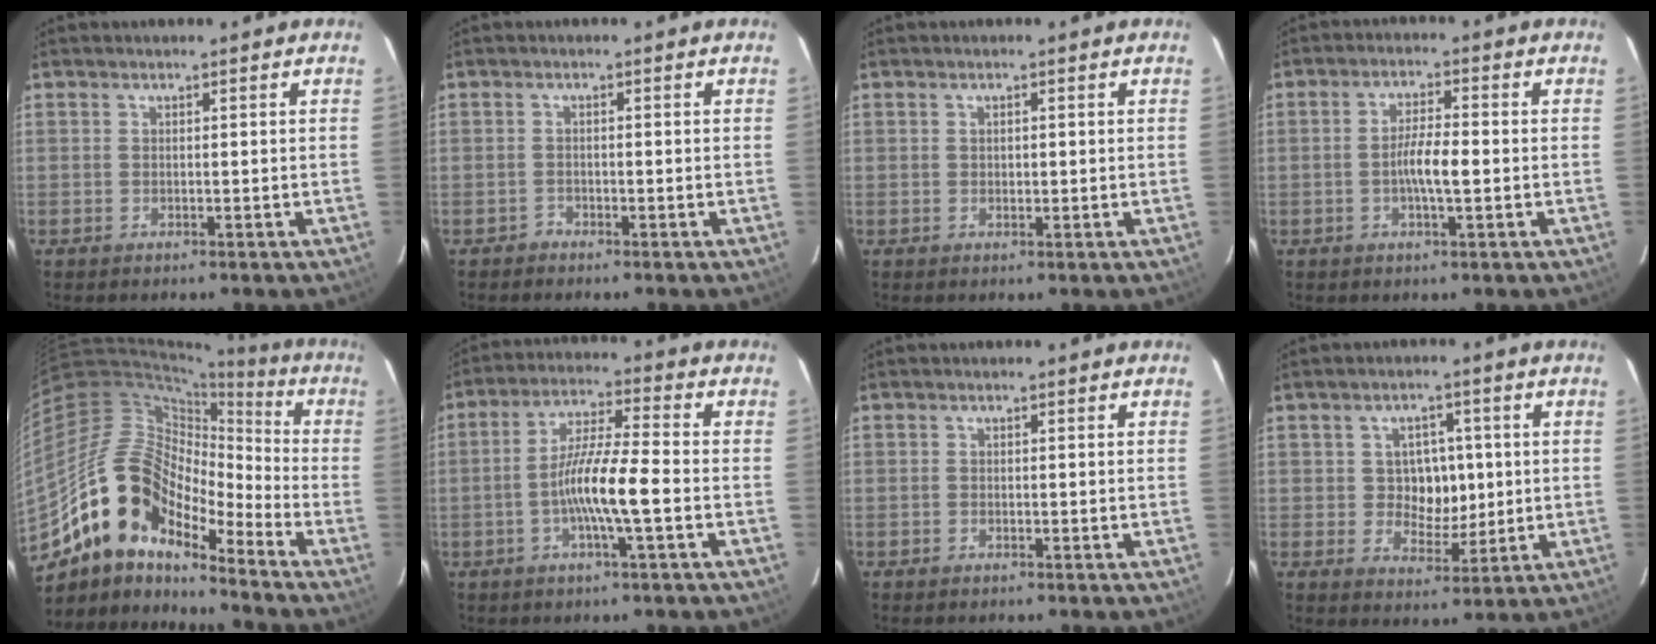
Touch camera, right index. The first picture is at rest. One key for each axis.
{"total": 1.0, "fx": -0.9, "fy": 0.4, "fz": -0.2, "tx": 0.004, "ty": 0.006, "tz": -0.018}
{"total": 1.1, "fx": 0.2, "fy": 0.8, "fz": 0.7, "tx": -0.010, "ty": 0.003, "tz": 0.003}
{"total": 5.1, "fx": -1.0, "fy": 0.9, "fz": 4.9, "tx": -0.090, "ty": 0.002, "tz": -0.017}
{"total": 16.3, "fx": -11.9, "fy": 7.2, "fz": 8.6, "tx": -0.151, "ty": 0.008, "tz": -0.234}
{"total": 9.8, "fx": -2.8, "fy": 0.4, "fz": 9.4, "tx": -0.182, "ty": 0.004, "tz": -0.055}
{"total": 0.6, "fx": -0.5, "fy": 0.3, "fz": 0.1, "tx": -0.003, "ty": 0.002, "tz": -0.011}
{"total": 6.6, "fx": 0.4, "fy": 5.5, "fz": 3.6, "tx": -0.060, "ty": 0.009, "tz": 0.014}